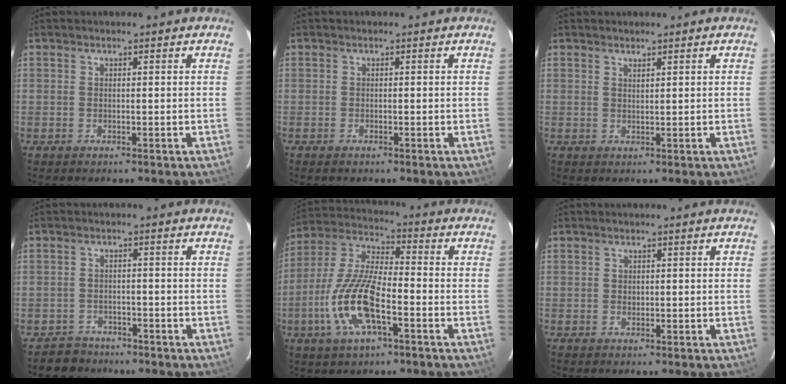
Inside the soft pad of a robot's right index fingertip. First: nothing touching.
{"total": 0.6, "force": [-0.5, 0.2, 0.3], "torque": [-0.007, -0.002, -0.011]}
{"total": 1.0, "force": [0.9, 0.1, 0.5], "torque": [-0.009, 0.000, 0.015]}
{"total": 4.0, "force": [-3.2, 2.5, -0.3], "torque": [-0.003, 0.017, -0.050]}
{"total": 14.9, "force": [-5.5, 4.9, 13.0], "torque": [-0.277, -0.007, -0.109]}
{"total": 0.6, "force": [0.1, 0.6, 0.0], "torque": [0.003, 0.000, 0.004]}